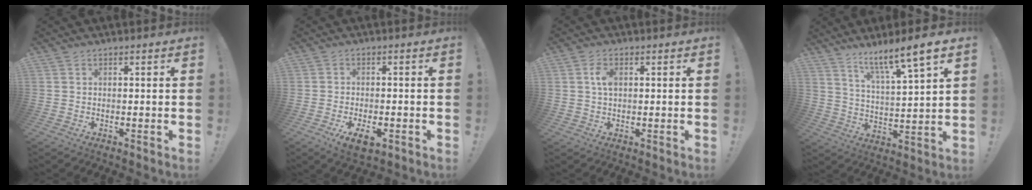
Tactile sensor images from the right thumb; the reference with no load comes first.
{"total": 5.7, "force": [-2.5, 2.4, 4.4], "torque": [-0.074, 0.003, -0.042]}
{"total": 4.0, "force": [0.9, 2.3, 3.1], "torque": [-0.051, 0.003, 0.014]}
{"total": 10.1, "force": [7.5, -0.1, 6.7], "torque": [-0.114, -0.056, 0.119]}